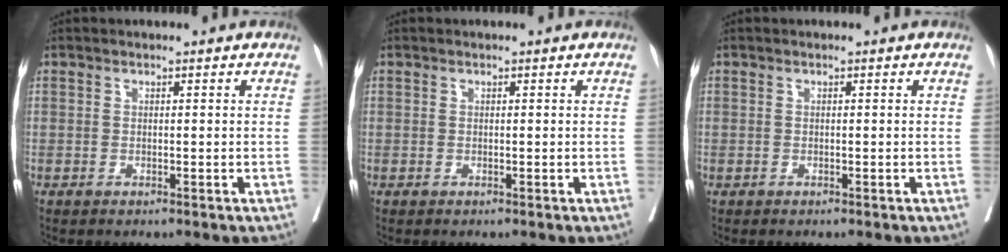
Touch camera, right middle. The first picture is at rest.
{"total": 0.0}
{"total": 0.0}